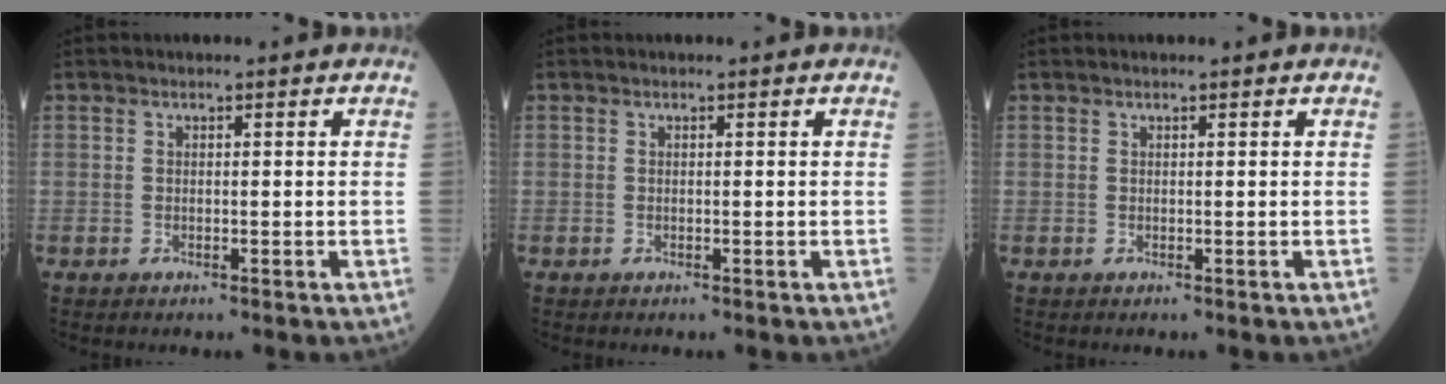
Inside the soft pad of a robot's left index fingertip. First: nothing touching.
{"total": 0.0}
{"total": 0.0}